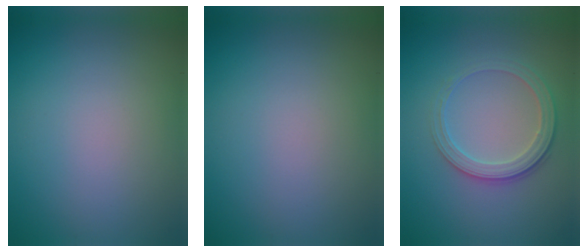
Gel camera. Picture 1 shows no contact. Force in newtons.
{"total": 0.0}
{"total": 2.8, "press": 2.7, "slide": 0.9}